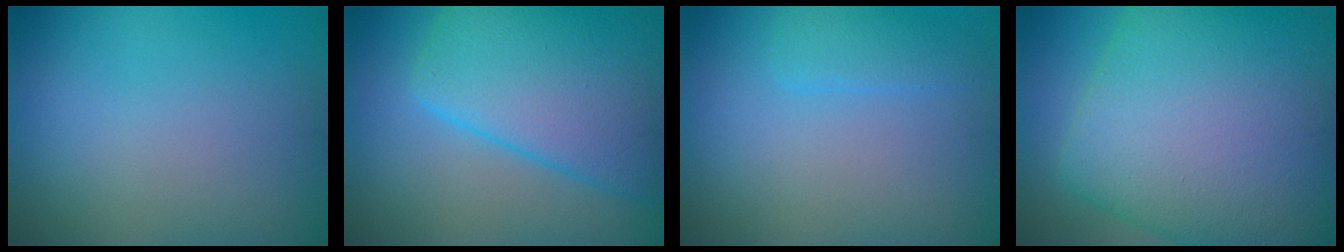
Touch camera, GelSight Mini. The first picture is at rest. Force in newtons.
{"total": 11.6, "press": 11.6, "slide": 0.4}
{"total": 1.8, "press": 1.8, "slide": 0.2}
{"total": 17.1, "press": 17.1, "slide": 0.5}